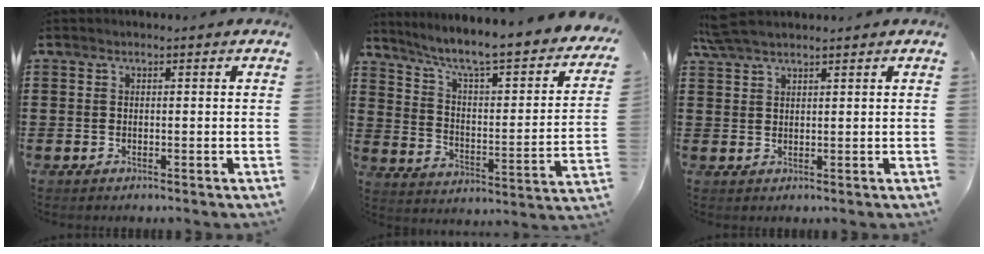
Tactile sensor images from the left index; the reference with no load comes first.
{"total": 6.5, "force": [5.0, 0.3, 4.2], "torque": [-0.102, -0.044, 0.074]}
{"total": 3.5, "force": [3.0, 0.5, 1.7], "torque": [-0.041, 0.003, 0.058]}